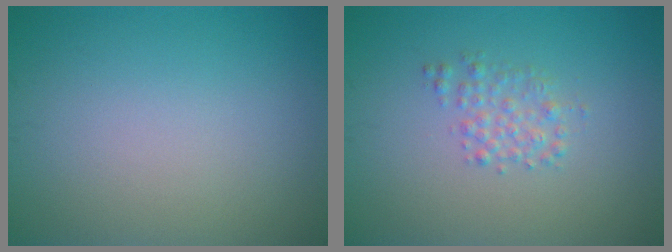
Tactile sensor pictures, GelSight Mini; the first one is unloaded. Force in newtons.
{"total": 1.8, "press": 1.8, "slide": 0.0}